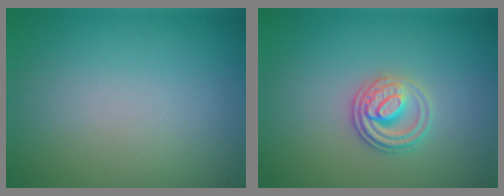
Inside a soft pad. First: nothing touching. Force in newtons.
{"total": 2.7, "press": 2.5, "slide": 0.9}